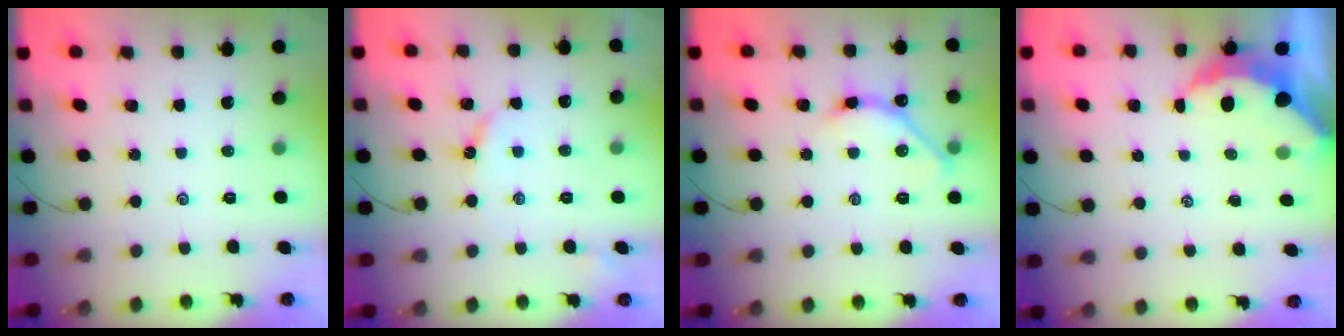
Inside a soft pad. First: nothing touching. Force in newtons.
{"total": 4.1, "press": 4.0, "slide": 0.4}
{"total": 5.6, "press": 5.5, "slide": 0.8}
{"total": 5.9, "press": 5.8, "slide": 0.9}